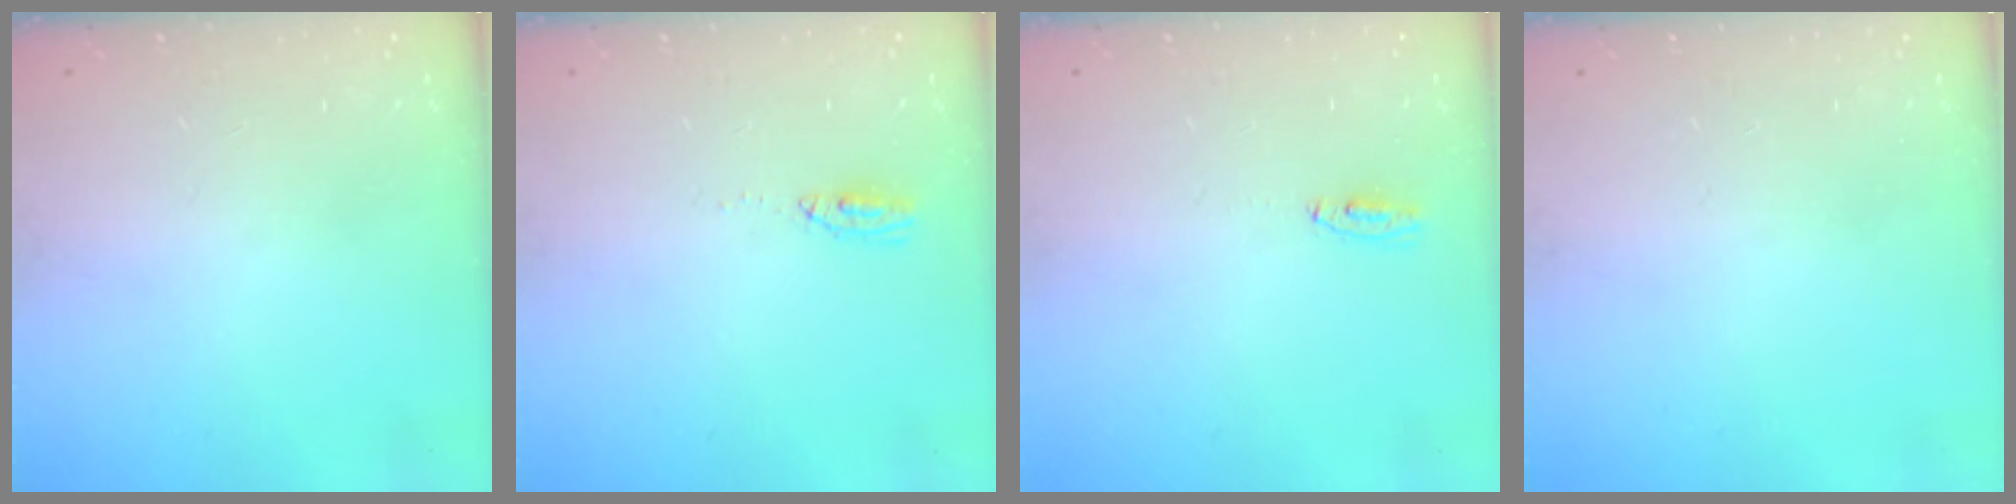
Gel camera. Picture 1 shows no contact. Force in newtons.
{"total": 3.8, "press": 3.4, "slide": 1.6}
{"total": 3.3, "press": 3.0, "slide": 1.5}
{"total": 0.0}